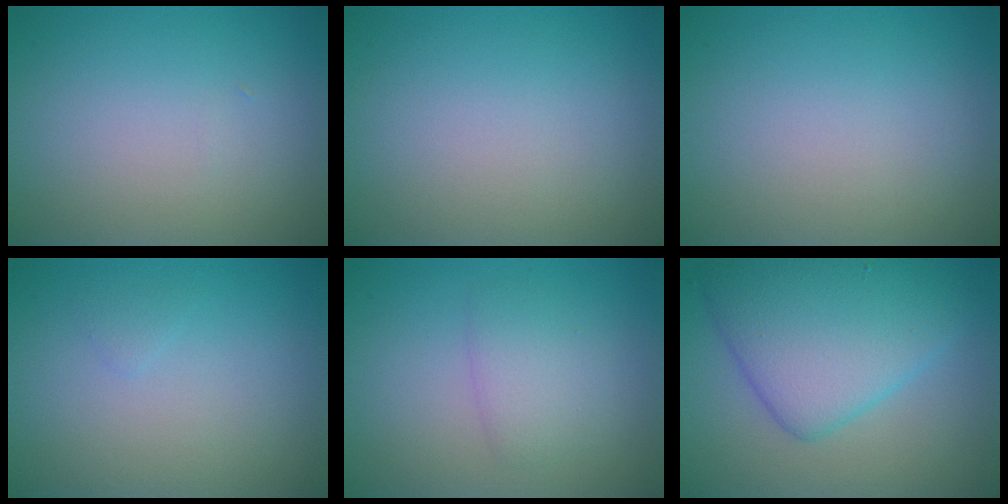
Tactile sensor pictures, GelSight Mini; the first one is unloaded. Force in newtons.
{"total": 0.0}
{"total": 0.0}
{"total": 0.5, "press": 0.5, "slide": 0.1}
{"total": 2.4, "press": 2.4, "slide": 0.1}
{"total": 7.5, "press": 7.5, "slide": 0.4}